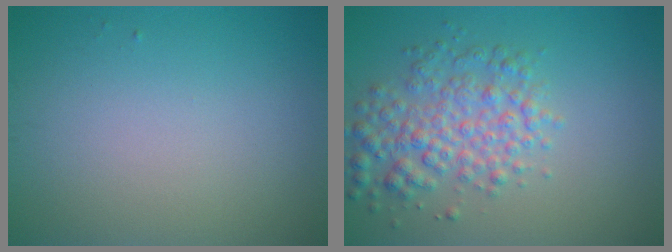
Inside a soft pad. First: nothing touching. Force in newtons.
{"total": 4.5, "press": 4.5, "slide": 0.1}